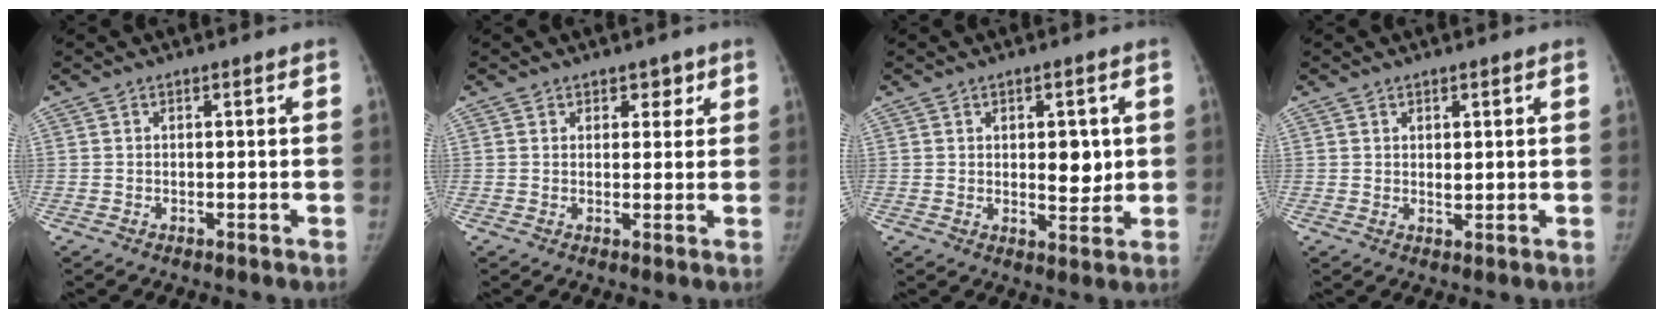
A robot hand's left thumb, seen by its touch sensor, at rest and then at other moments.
{"total": 2.6, "force": [1.6, 1.8, 1.0], "torque": [0.014, -0.008, 0.021]}
{"total": 6.2, "force": [1.0, 3.3, 5.2], "torque": [-0.048, -0.010, 0.020]}
{"total": 1.5, "force": [0.6, 0.9, 1.1], "torque": [-0.011, -0.006, 0.013]}